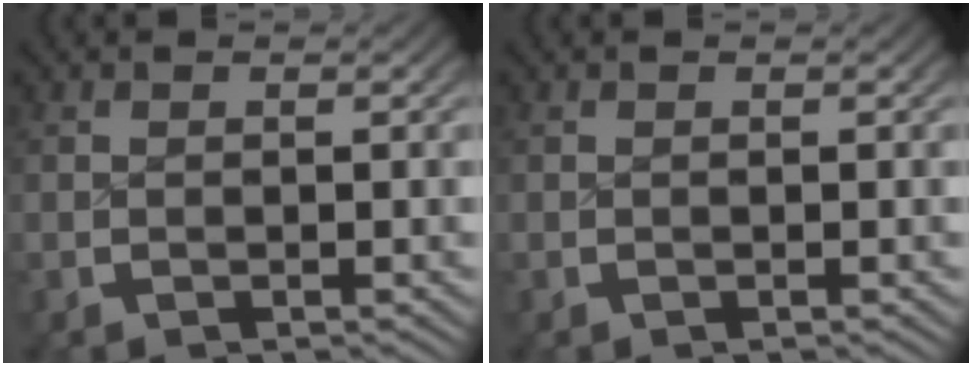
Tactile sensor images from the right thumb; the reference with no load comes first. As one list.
[{"total": 1.1, "force": [0.0, -0.8, -0.7], "torque": [0.015, 0.001, 0.002]}]